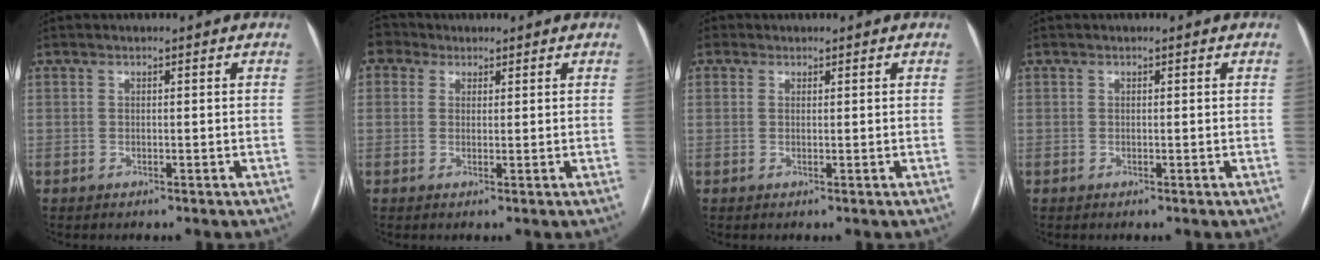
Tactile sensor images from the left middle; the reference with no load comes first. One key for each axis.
{"total": 2.0, "fx": 1.3, "fy": 1.5, "fz": -0.2, "tx": 0.007, "ty": 0.015, "tz": 0.020}
{"total": 0.7, "fx": -0.1, "fy": -0.2, "fz": -0.6, "tx": 0.023, "ty": -0.007, "tz": -0.008}
{"total": 0.0}